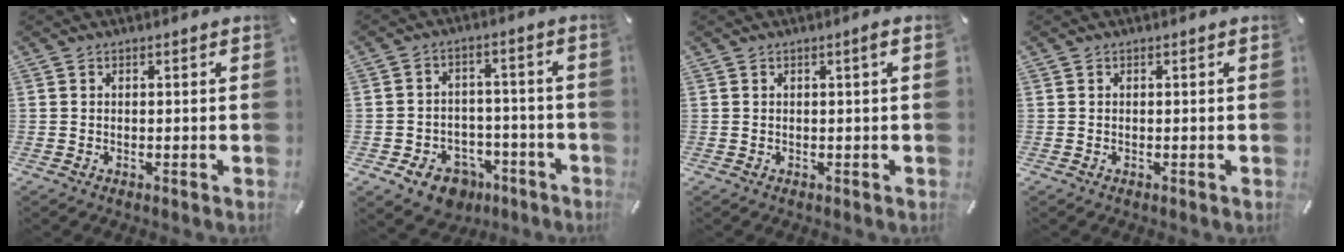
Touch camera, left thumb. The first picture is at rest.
{"total": 8.7, "force": [-5.1, 6.2, 3.4], "torque": [-0.062, 0.044, -0.085]}
{"total": 1.7, "force": [0.3, 0.1, 1.7], "torque": [-0.031, 0.001, 0.004]}
{"total": 0.0}